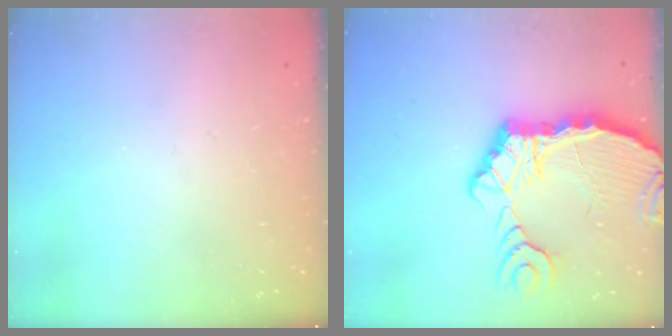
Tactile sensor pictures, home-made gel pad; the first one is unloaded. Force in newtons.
{"total": 12.8, "press": 12.7, "slide": 1.6}